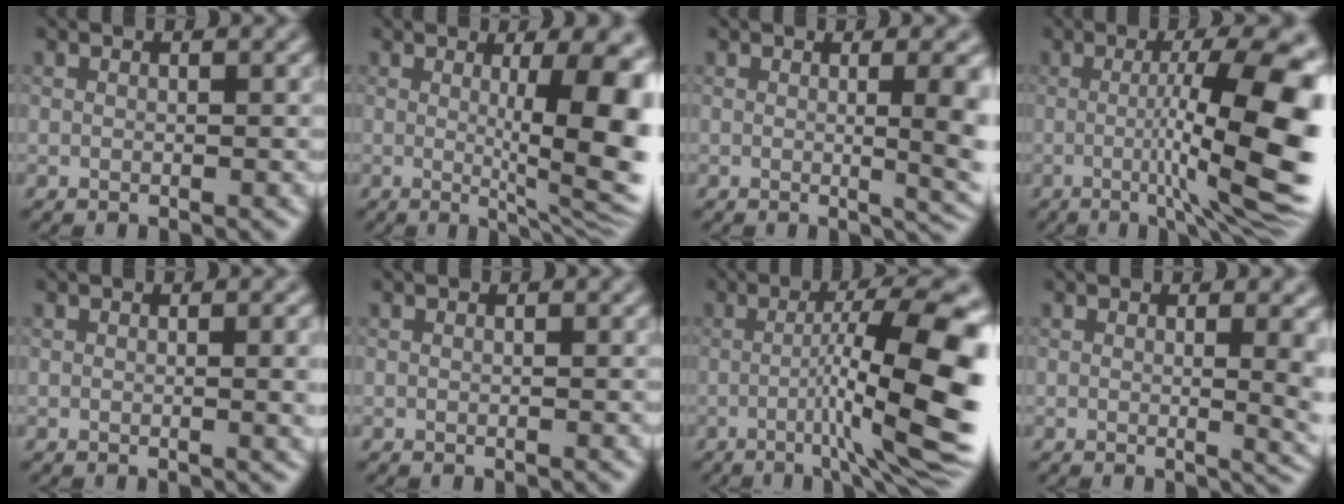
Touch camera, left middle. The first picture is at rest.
{"total": 10.7, "force": [0.6, 2.7, 10.4], "torque": [-0.128, -0.012, 0.014]}
{"total": 5.5, "force": [0.1, 1.8, 5.2], "torque": [-0.050, -0.004, 0.004]}
{"total": 13.3, "force": [-1.0, 3.2, 12.9], "torque": [-0.174, -0.004, -0.017]}
{"total": 2.5, "force": [0.2, 0.7, 2.4], "torque": [-0.024, 0.000, -0.001]}
{"total": 0.0}
{"total": 11.4, "force": [-2.4, 1.7, 11.0], "torque": [-0.155, 0.011, -0.037]}
{"total": 4.9, "force": [0.5, 2.1, 4.4], "torque": [-0.026, -0.003, 0.010]}